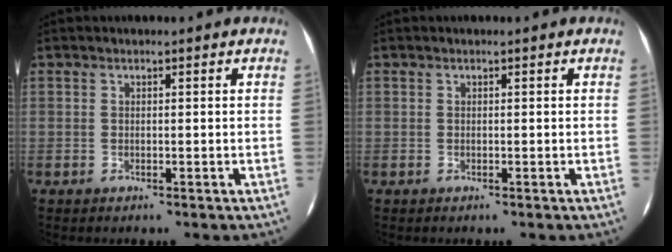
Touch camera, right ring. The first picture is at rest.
{"total": 0.0}